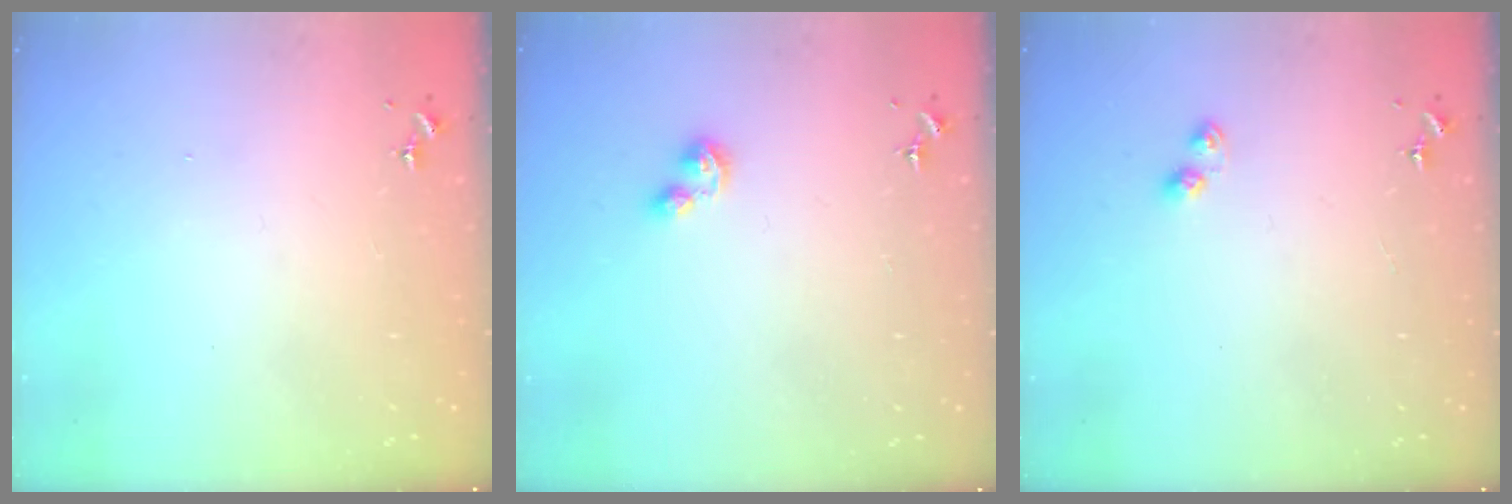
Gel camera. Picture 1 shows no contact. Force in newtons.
{"total": 3.8, "press": 3.8, "slide": 0.4}
{"total": 3.0, "press": 3.0, "slide": 0.3}